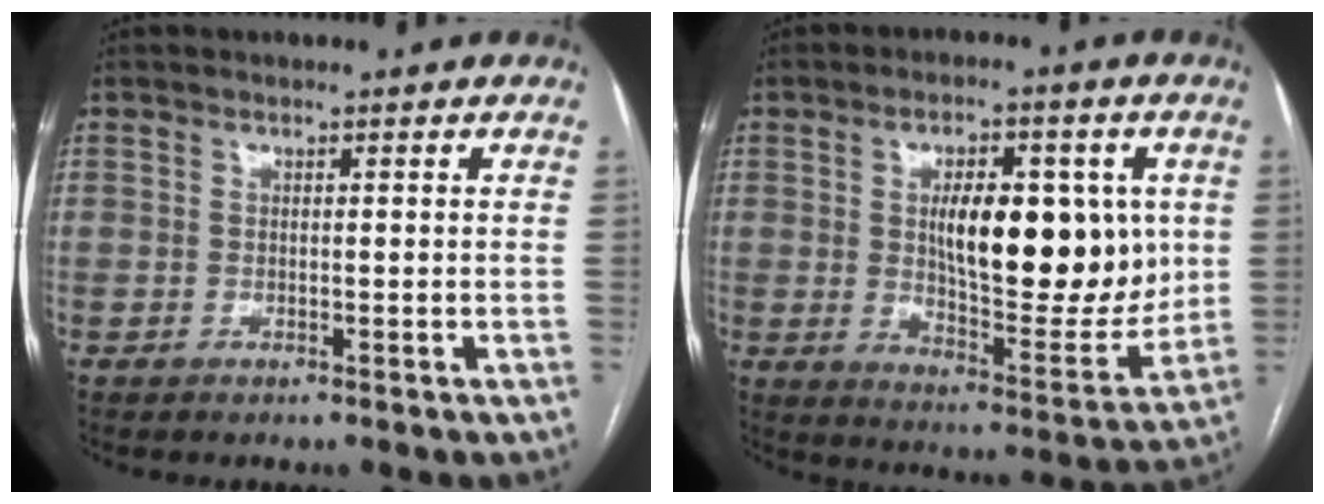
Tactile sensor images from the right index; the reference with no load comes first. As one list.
[{"total": 16.3, "force": [2.7, 6.3, 14.8], "torque": [-0.215, 0.000, 0.051]}]